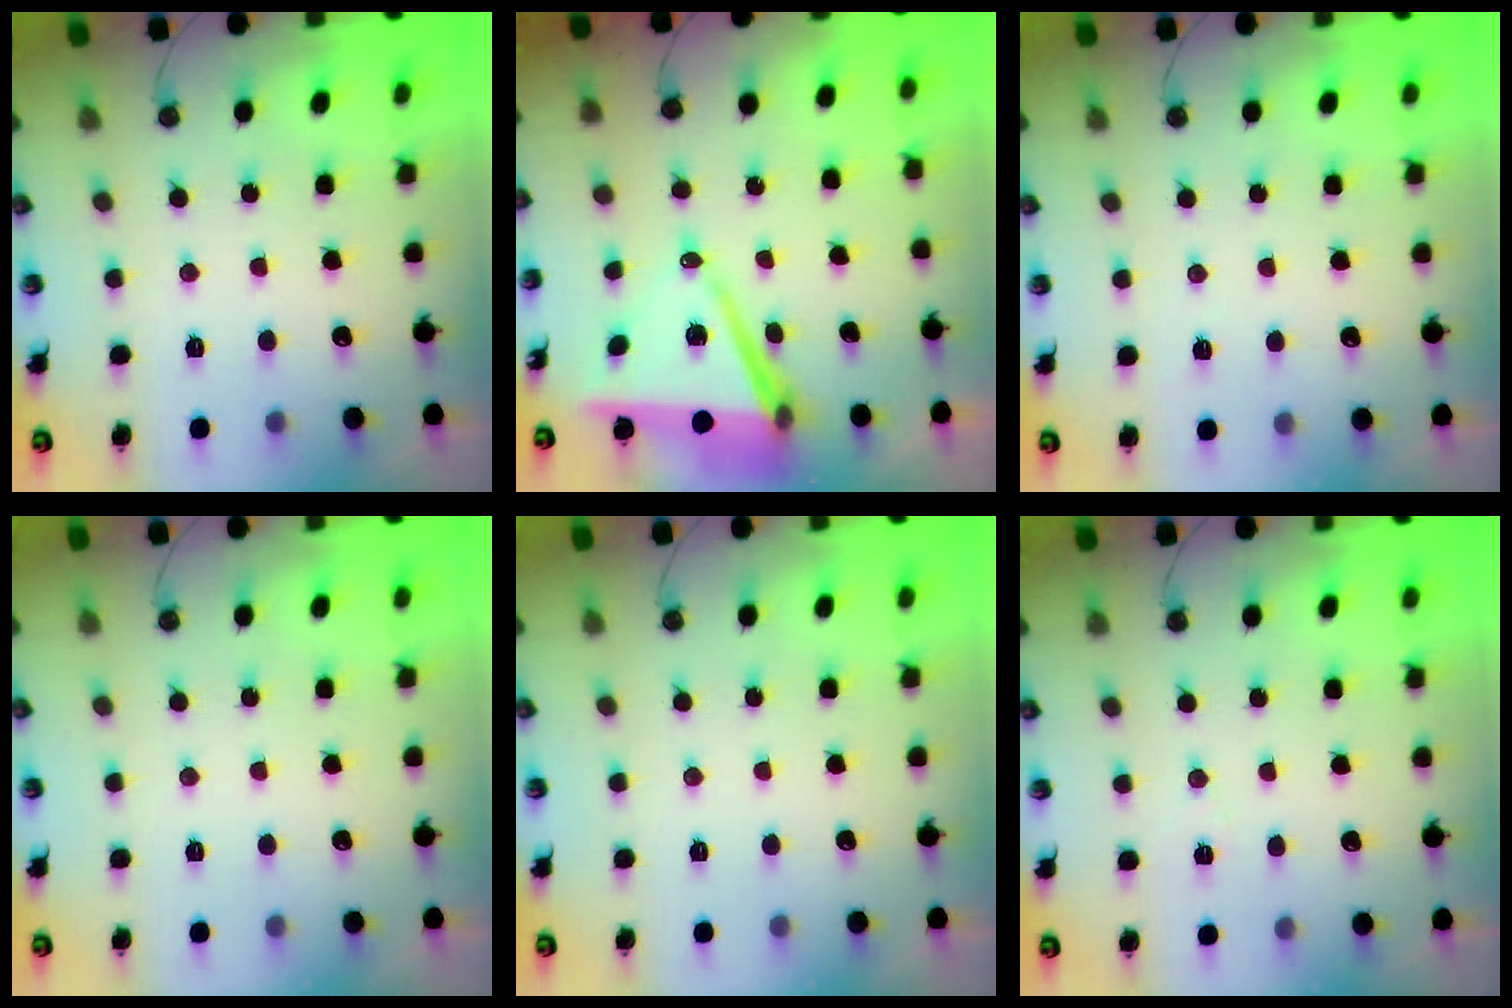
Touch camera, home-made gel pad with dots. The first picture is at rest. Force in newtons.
{"total": 10.4, "press": 9.6, "slide": 3.9}
{"total": 2.0, "press": 0.8, "slide": 1.8}
{"total": 0.0}
{"total": 0.0}
{"total": 5.0, "press": 2.2, "slide": 4.4}